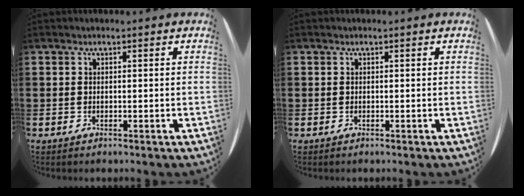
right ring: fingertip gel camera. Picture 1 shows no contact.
{"total": 0.0}